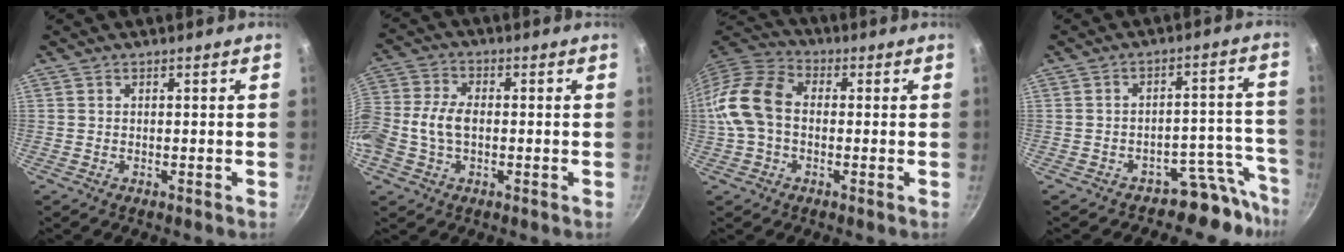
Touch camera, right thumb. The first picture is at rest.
{"total": 9.7, "force": [-1.2, 6.3, 7.2], "torque": [-0.149, 0.024, -0.036]}
{"total": 12.8, "force": [-0.4, 9.0, 9.1], "torque": [-0.160, 0.035, -0.026]}
{"total": 8.6, "force": [-7.4, 4.2, 1.3], "torque": [0.066, 0.096, -0.109]}